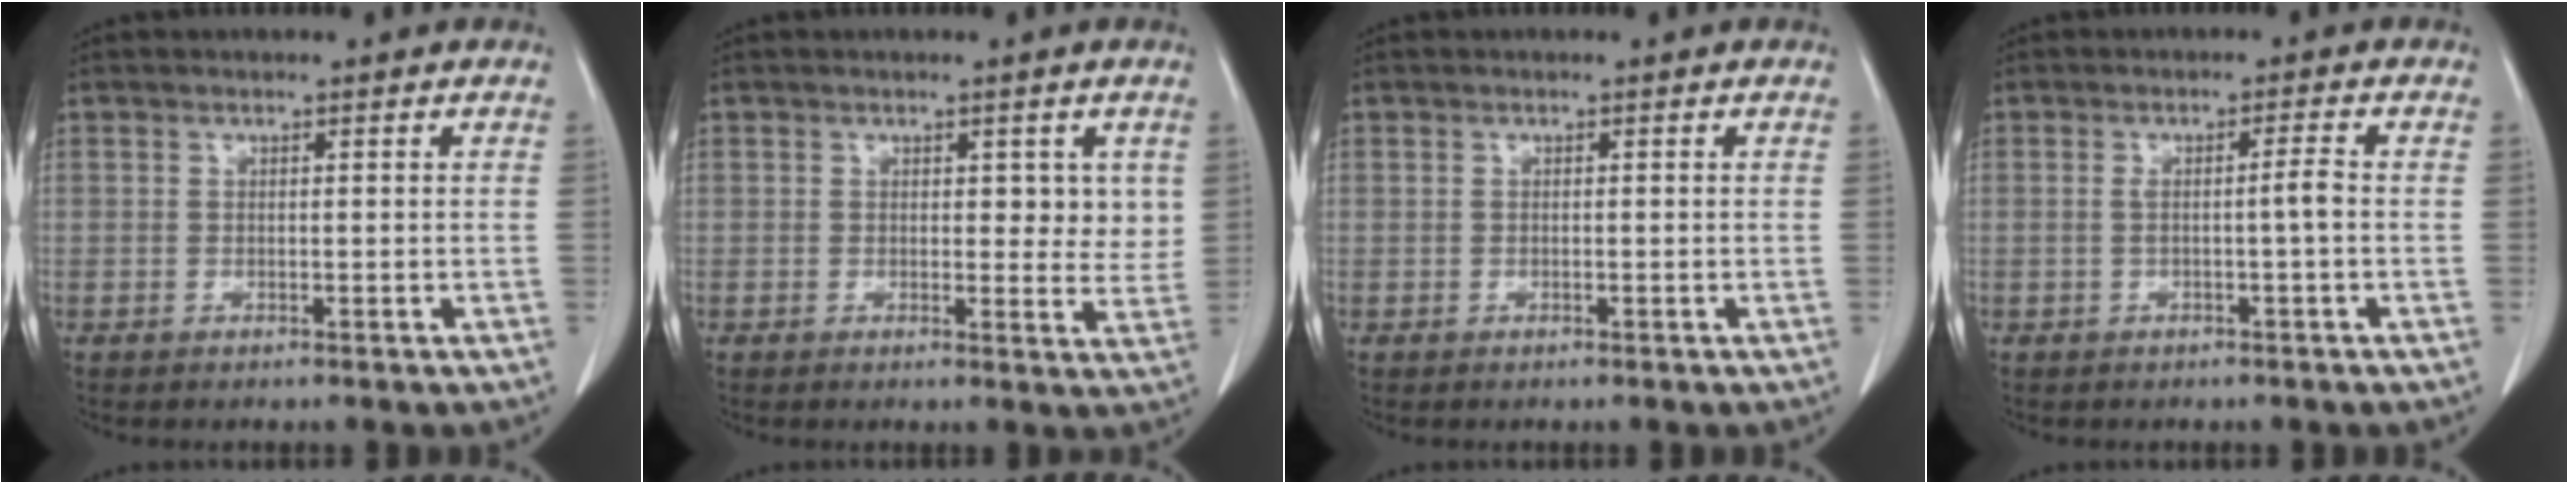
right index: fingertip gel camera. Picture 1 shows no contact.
{"total": 4.1, "force": [1.4, 2.1, 3.3], "torque": [-0.024, -0.010, 0.014]}
{"total": 0.0}
{"total": 2.2, "force": [-0.3, -0.3, 2.2], "torque": [-0.035, 0.006, -0.001]}